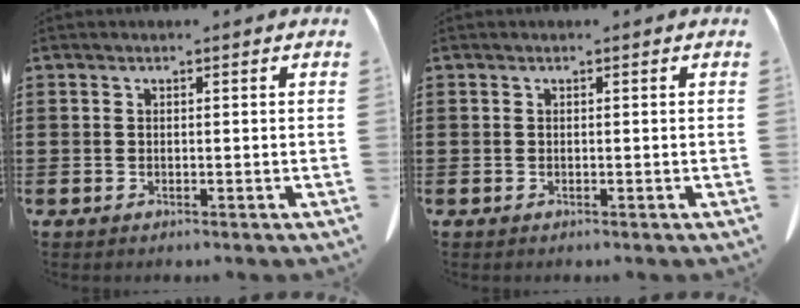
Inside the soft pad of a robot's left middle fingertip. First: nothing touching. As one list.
[{"total": 0.0}]